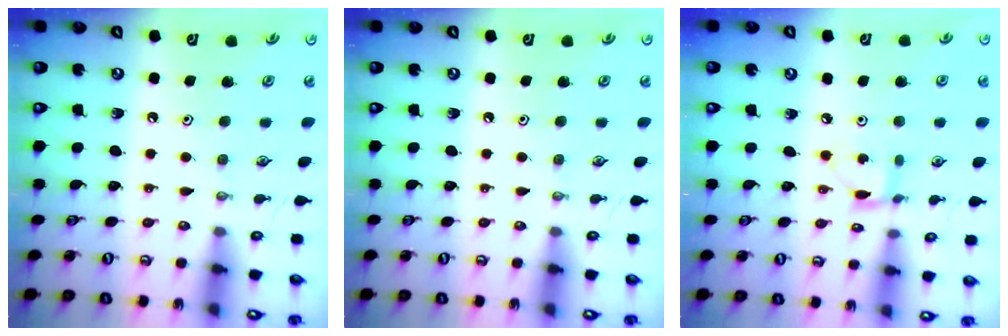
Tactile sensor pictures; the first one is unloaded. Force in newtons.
{"total": 0.0}
{"total": 2.9, "press": 2.9, "slide": 0.2}